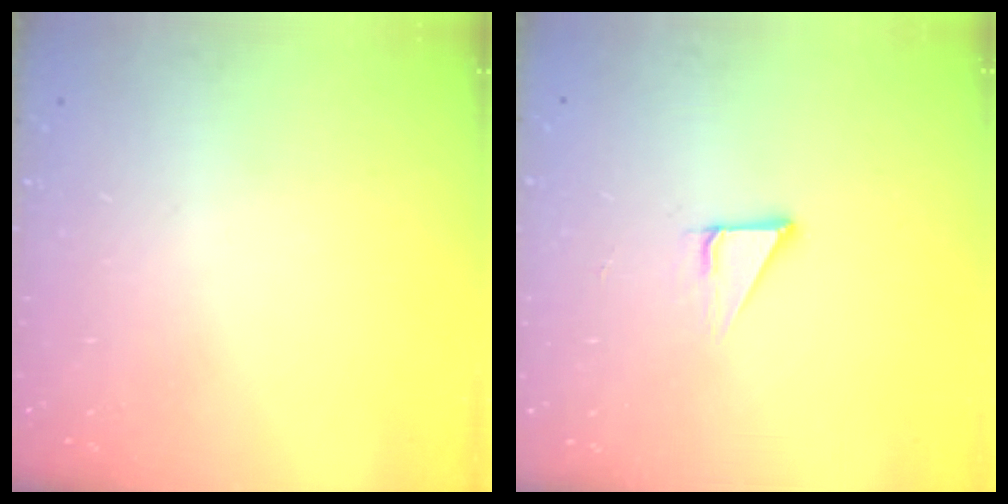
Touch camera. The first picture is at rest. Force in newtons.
{"total": 2.8, "press": 2.8, "slide": 0.2}